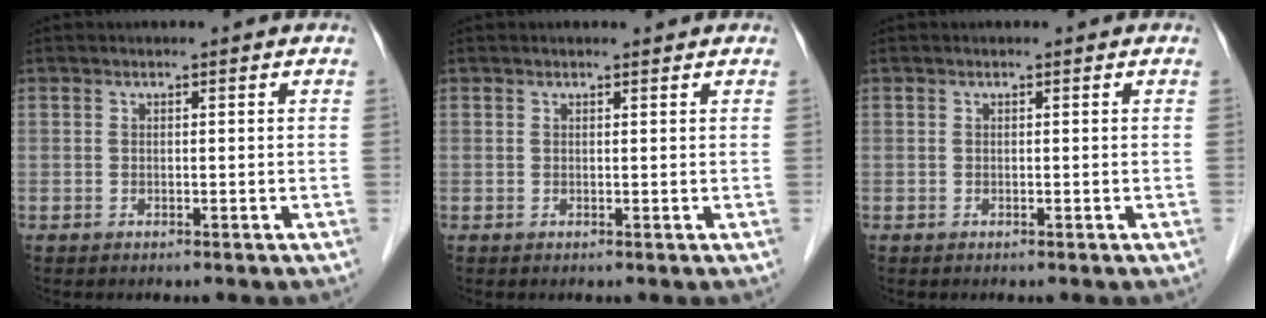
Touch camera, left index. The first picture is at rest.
{"total": 0.9, "force": [0.9, 0.1, 0.3], "torque": [-0.009, 0.004, 0.015]}
{"total": 0.0}